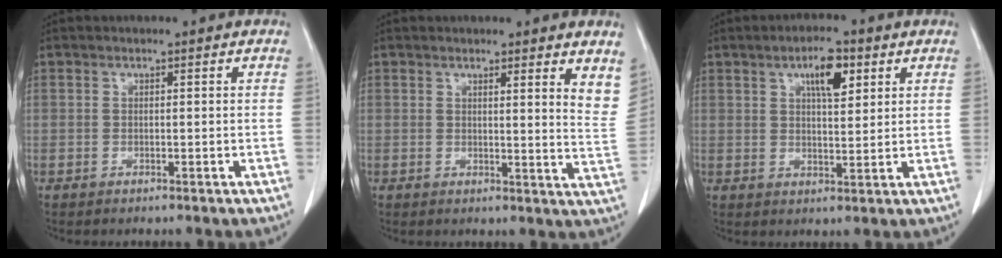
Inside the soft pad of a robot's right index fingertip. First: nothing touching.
{"total": 6.1, "force": [4.6, 0.2, 3.9], "torque": [-0.045, -0.027, 0.037]}
{"total": 6.0, "force": [2.8, 1.9, 4.9], "torque": [-0.082, 0.003, 0.045]}